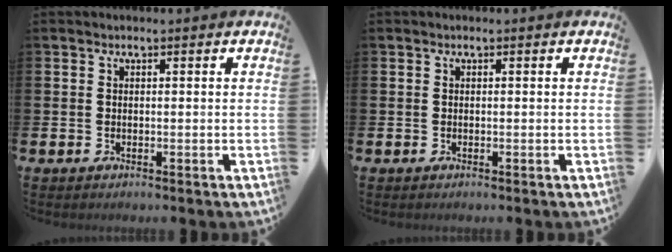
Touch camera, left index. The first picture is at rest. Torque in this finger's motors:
{"motor_torque": [0.00, 0.00, 0.00, 0.00]}